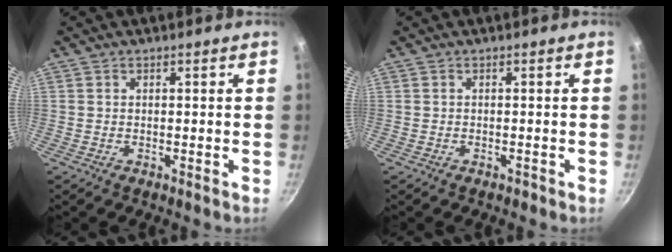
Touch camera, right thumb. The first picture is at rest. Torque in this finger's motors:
{"motor_torque": [1.96, 1.82, 0.04, -0.28, -0.07]}